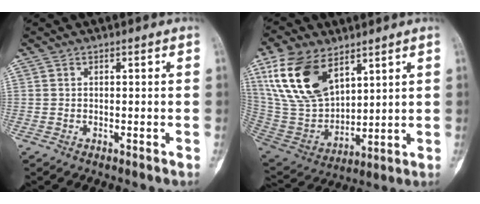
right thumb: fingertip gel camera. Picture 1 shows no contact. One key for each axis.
{"total": 18.4, "fx": 9.6, "fy": 10.2, "fz": 11.9, "tx": -0.214, "ty": -0.038, "tz": 0.197}